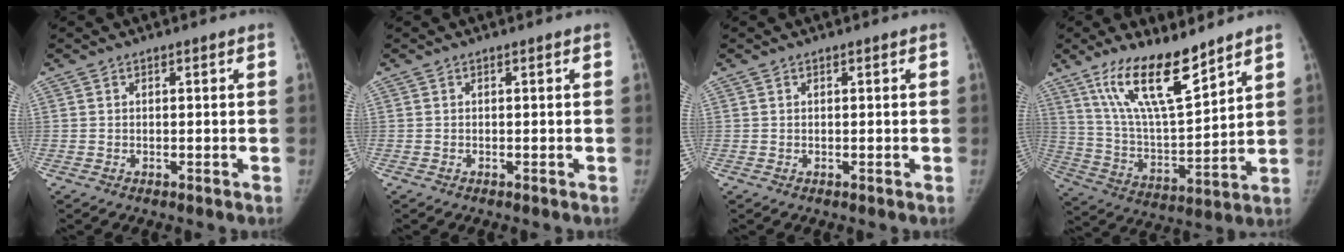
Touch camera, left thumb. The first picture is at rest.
{"total": 0.0}
{"total": 0.0}
{"total": 16.5, "force": [11.3, 4.4, 11.2], "torque": [-0.180, -0.065, 0.222]}